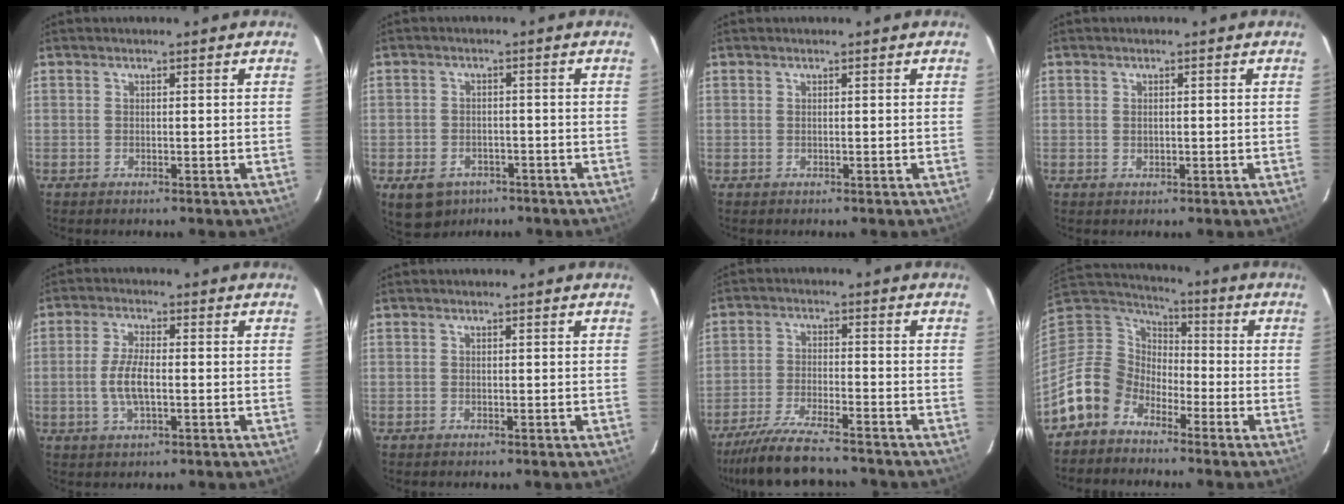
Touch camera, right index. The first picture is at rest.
{"total": 7.8, "force": [-4.7, 5.4, 3.3], "torque": [-0.078, 0.001, -0.063]}
{"total": 0.0}
{"total": 1.0, "force": [0.0, 0.8, 0.5], "torque": [-0.007, 0.000, 0.002]}
{"total": 5.9, "force": [-1.1, 2.1, 5.4], "torque": [-0.112, 0.000, -0.020]}
{"total": 0.0}
{"total": 13.7, "force": [-12.1, 1.9, 6.1], "torque": [-0.142, -0.025, -0.206]}
{"total": 11.6, "force": [-8.2, 7.8, 3.0], "torque": [-0.083, 0.027, -0.166]}